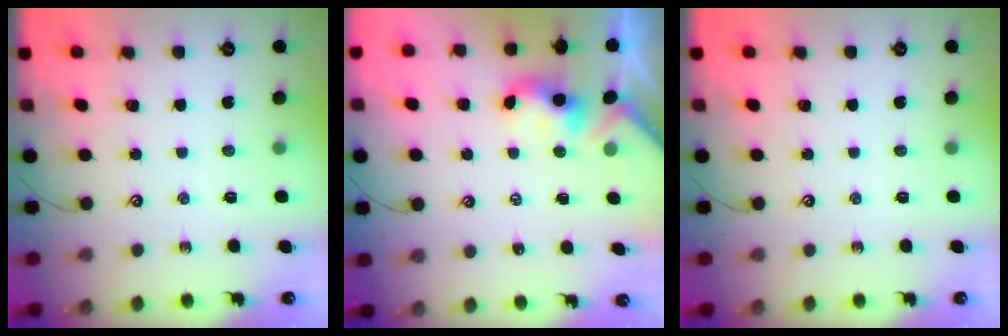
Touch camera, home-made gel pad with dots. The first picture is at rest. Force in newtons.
{"total": 2.3, "press": 2.3, "slide": 0.2}
{"total": 0.0}